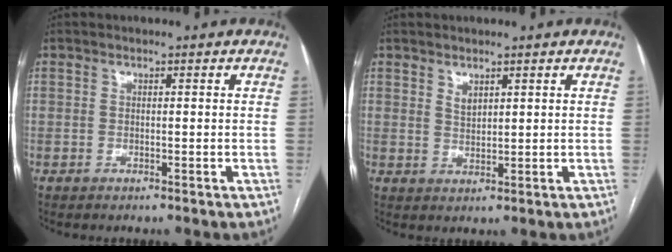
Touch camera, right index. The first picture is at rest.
{"total": 1.9, "force": [1.3, 0.9, 1.1], "torque": [-0.020, -0.004, 0.031]}